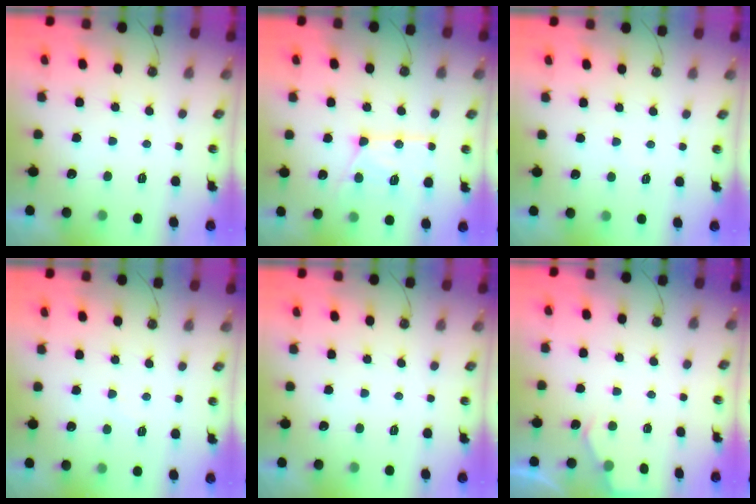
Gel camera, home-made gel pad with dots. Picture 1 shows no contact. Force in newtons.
{"total": 14.9, "press": 14.8, "slide": 1.2}
{"total": 2.8, "press": 2.7, "slide": 0.4}
{"total": 4.1, "press": 4.1, "slide": 0.6}
{"total": 0.0}
{"total": 4.2, "press": 4.2, "slide": 0.4}